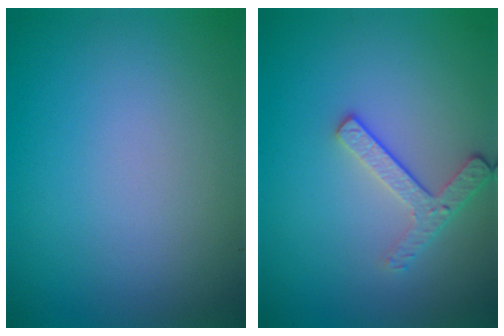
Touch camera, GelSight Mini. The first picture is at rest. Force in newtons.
{"total": 2.5, "press": 2.2, "slide": 1.1}